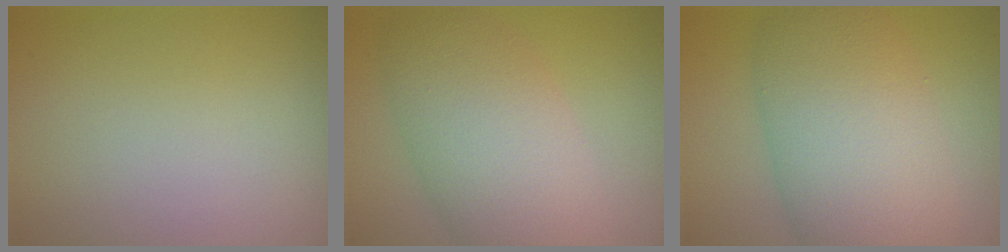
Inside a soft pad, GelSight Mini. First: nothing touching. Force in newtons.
{"total": 8.3, "press": 8.3, "slide": 0.4}
{"total": 10.2, "press": 10.2, "slide": 0.4}